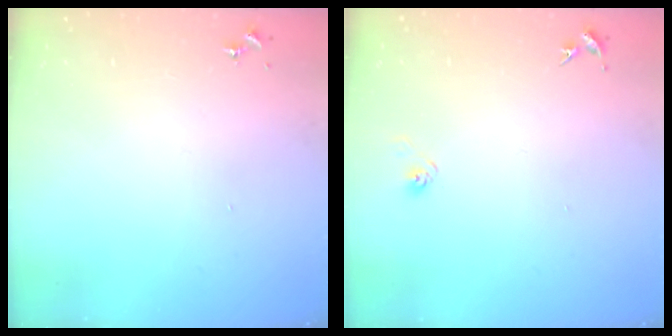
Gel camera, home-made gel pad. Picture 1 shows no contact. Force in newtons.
{"total": 2.8, "press": 2.6, "slide": 1.1}